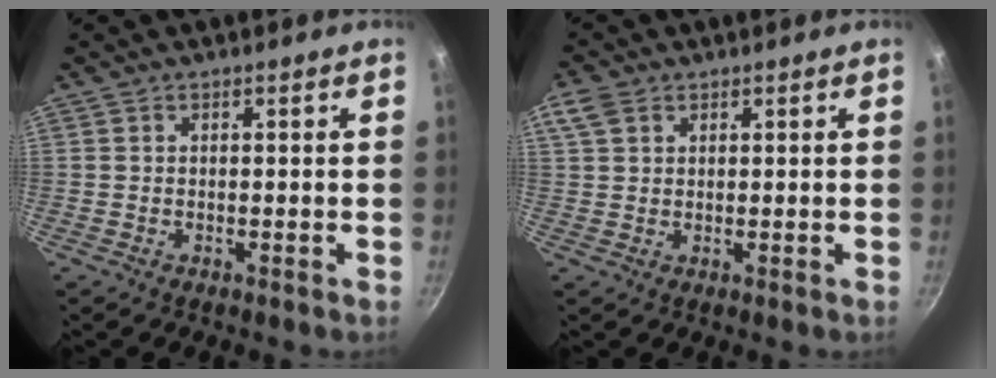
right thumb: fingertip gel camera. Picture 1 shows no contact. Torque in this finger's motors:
{"motor_torque": [0.83, 1.35, 0.78, -0.10, 0.27]}